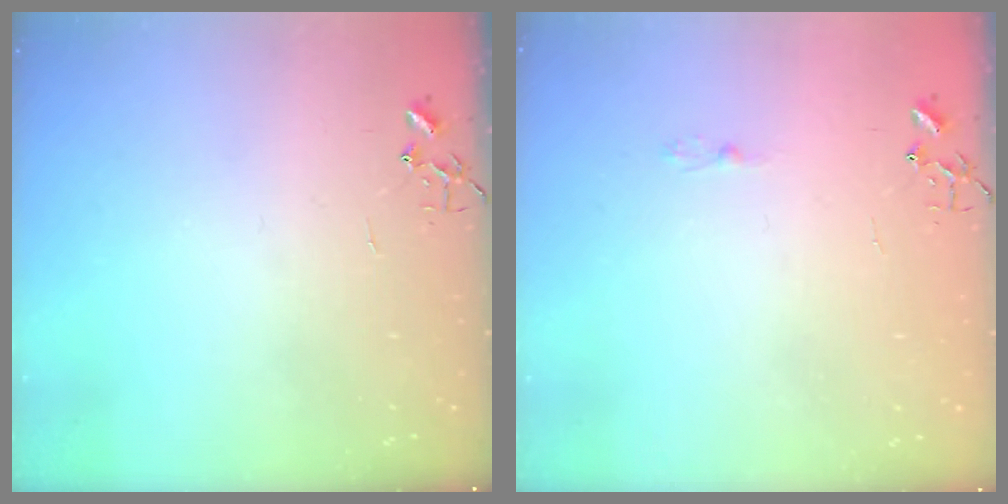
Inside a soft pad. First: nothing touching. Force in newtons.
{"total": 2.5, "press": 2.5, "slide": 0.3}